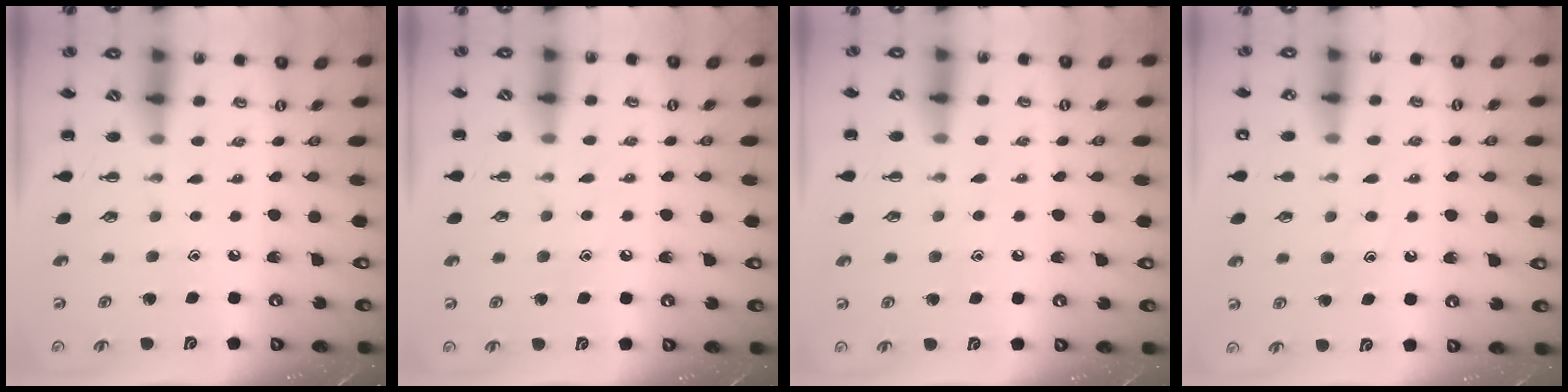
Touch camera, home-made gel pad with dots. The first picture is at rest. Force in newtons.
{"total": 7.3, "press": 7.1, "slide": 1.5}
{"total": 5.5, "press": 5.4, "slide": 1.3}
{"total": 8.3, "press": 8.3, "slide": 1.1}